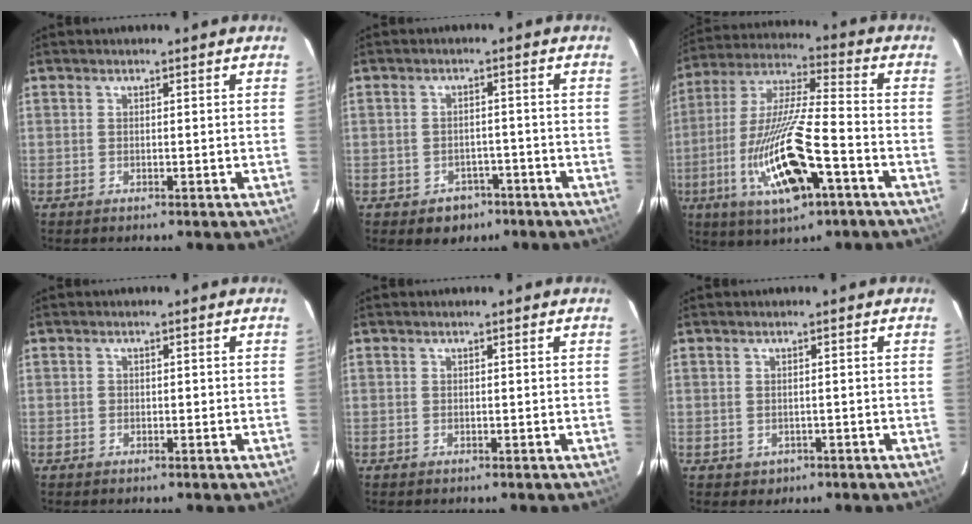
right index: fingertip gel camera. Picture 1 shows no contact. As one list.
[{"total": 4.3, "force": [-2.5, 3.3, 1.3], "torque": [-0.012, 0.010, -0.027]}, {"total": 17.9, "force": [-6.8, 3.0, 16.3], "torque": [-0.339, -0.016, -0.116]}, {"total": 0.7, "force": [-0.1, 0.5, 0.4], "torque": [-0.006, 0.002, -0.004]}, {"total": 0.0}, {"total": 1.4, "force": [-0.6, 1.2, 0.4], "torque": [-0.004, 0.003, -0.002]}]